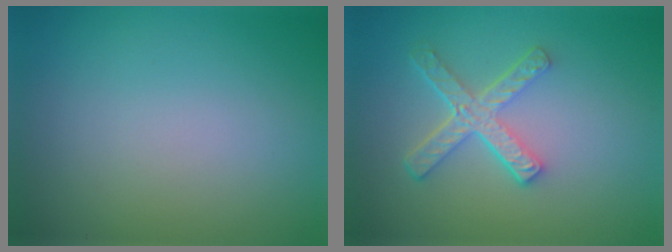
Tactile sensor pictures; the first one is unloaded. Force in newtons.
{"total": 4.1, "press": 3.1, "slide": 2.8}